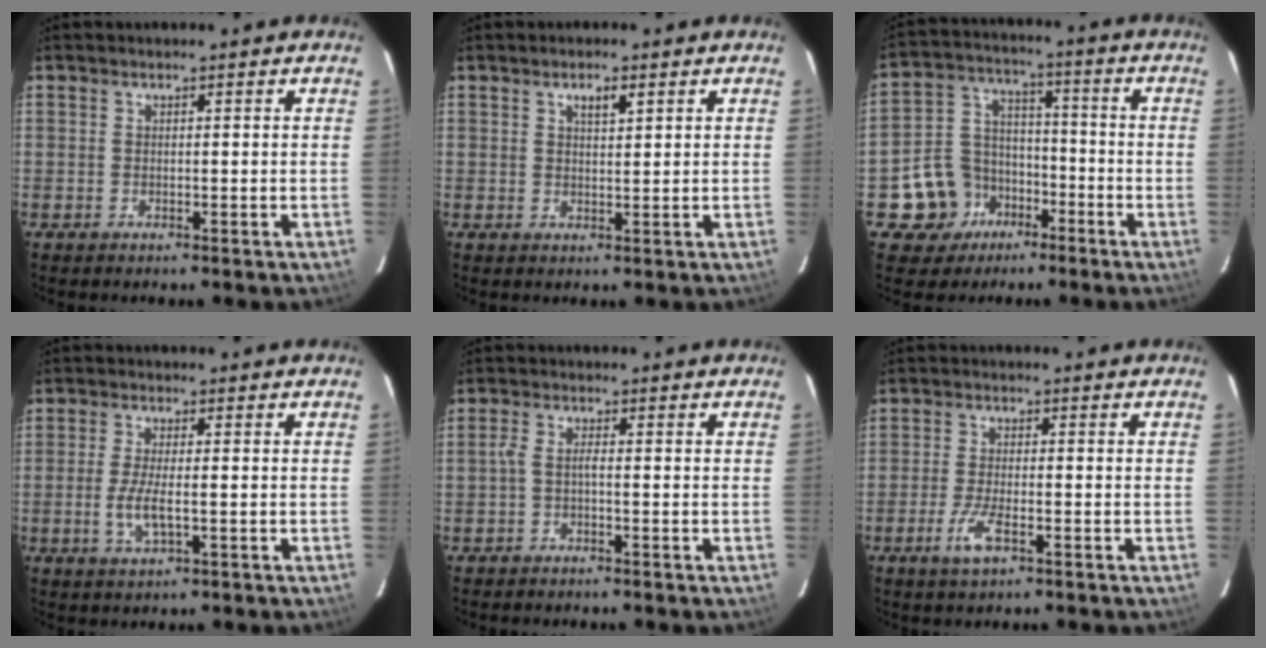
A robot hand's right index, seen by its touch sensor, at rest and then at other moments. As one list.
[{"total": 2.5, "force": [1.4, 0.8, 1.9], "torque": [-0.030, 0.004, 0.023]}, {"total": 11.0, "force": [-5.9, 9.0, 2.2], "torque": [-0.067, 0.041, -0.089]}, {"total": 5.0, "force": [-1.3, 1.3, 4.7], "torque": [-0.098, -0.008, -0.025]}, {"total": 1.7, "force": [-0.9, 0.2, 1.5], "torque": [-0.032, 0.003, -0.019]}, {"total": 4.9, "force": [-2.5, 1.2, 4.0], "torque": [-0.092, -0.009, -0.050]}]